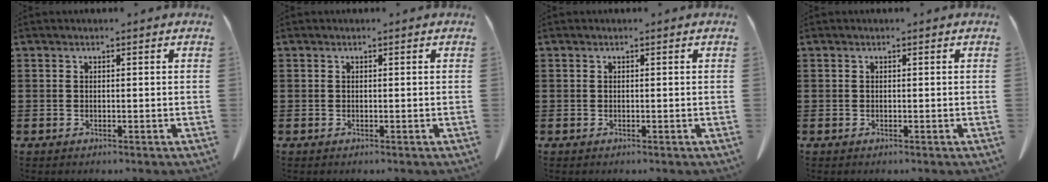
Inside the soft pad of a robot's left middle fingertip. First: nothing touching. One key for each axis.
{"total": 0.0}
{"total": 0.0}
{"total": 0.0}